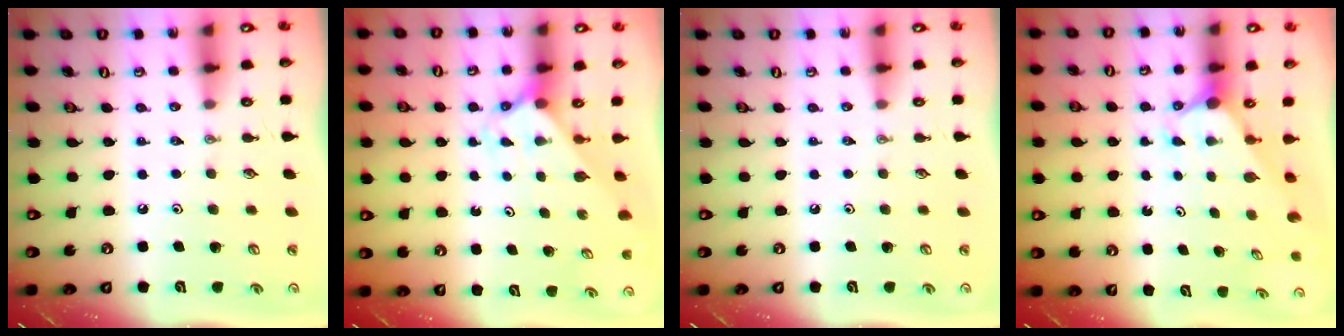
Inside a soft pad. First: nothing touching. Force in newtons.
{"total": 2.1, "press": 2.1, "slide": 0.1}
{"total": 0.0}
{"total": 2.6, "press": 2.6, "slide": 0.1}